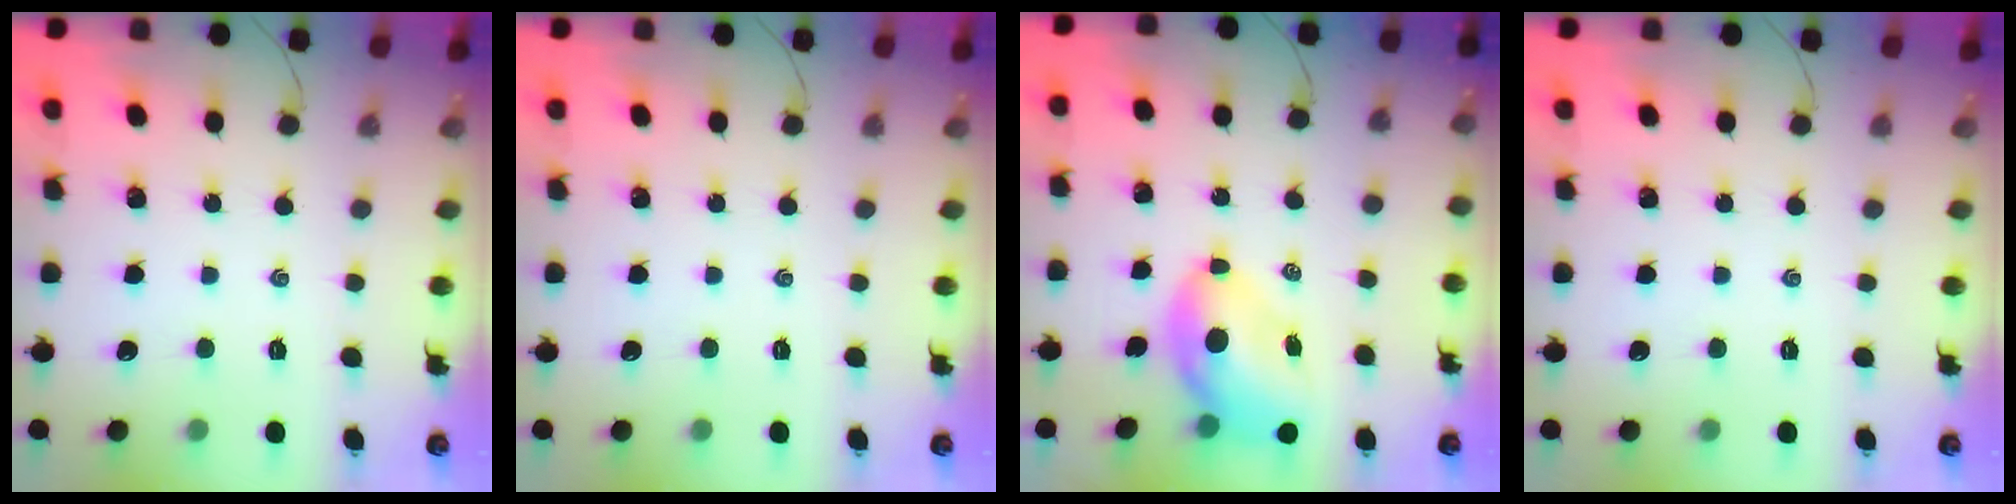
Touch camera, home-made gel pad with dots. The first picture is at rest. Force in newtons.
{"total": 0.0}
{"total": 7.2, "press": 6.9, "slide": 2.1}
{"total": 0.0}